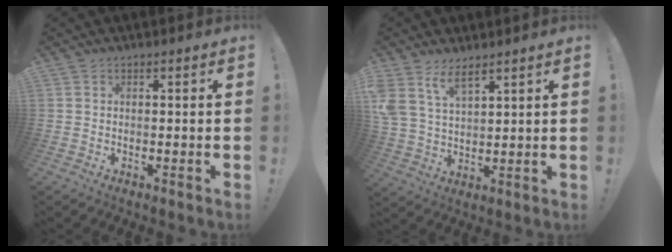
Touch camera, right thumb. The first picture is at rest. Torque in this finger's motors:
{"motor_torque": [0.38, 0.40, 0.30, 0.22, 0.15]}